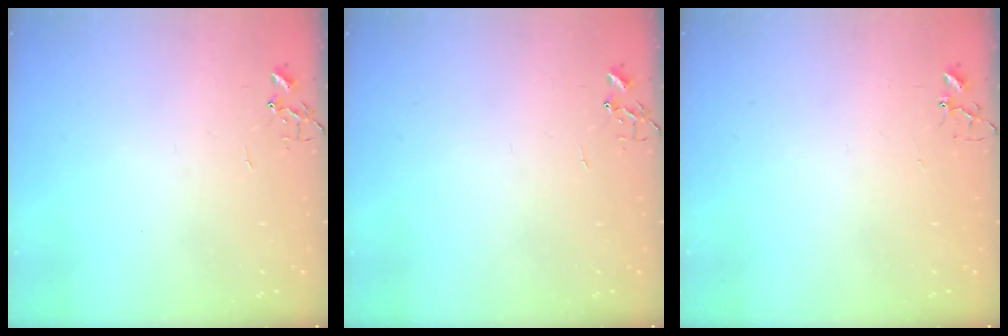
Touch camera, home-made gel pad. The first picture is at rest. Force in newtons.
{"total": 0.0}
{"total": 2.9, "press": 2.9, "slide": 0.2}